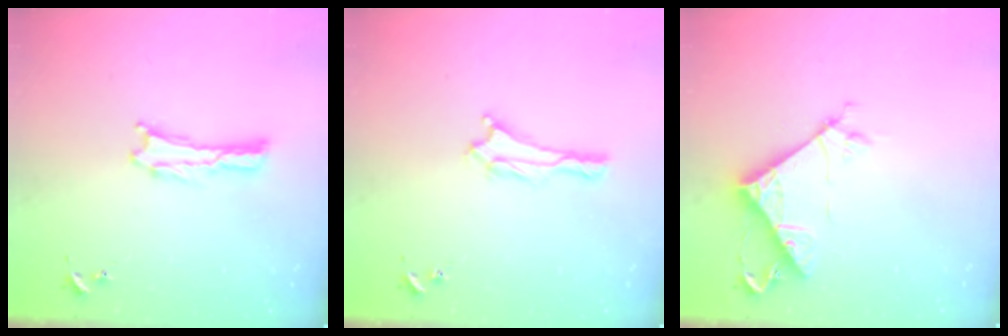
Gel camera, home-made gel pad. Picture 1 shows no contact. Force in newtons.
{"total": 1.4, "press": 1.4, "slide": 0.2}
{"total": 7.7, "press": 7.7, "slide": 0.7}